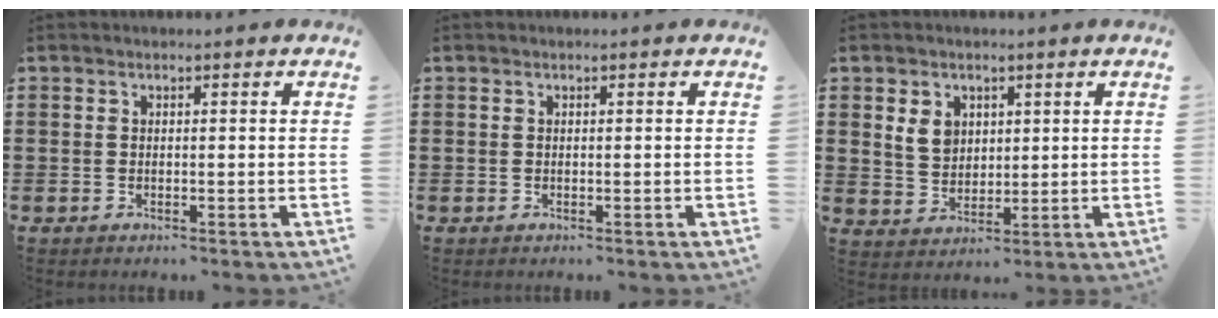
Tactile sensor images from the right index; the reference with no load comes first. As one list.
[{"total": 0.0}, {"total": 4.3, "force": [1.7, 3.4, 2.0], "torque": [-0.053, 0.010, 0.030]}]